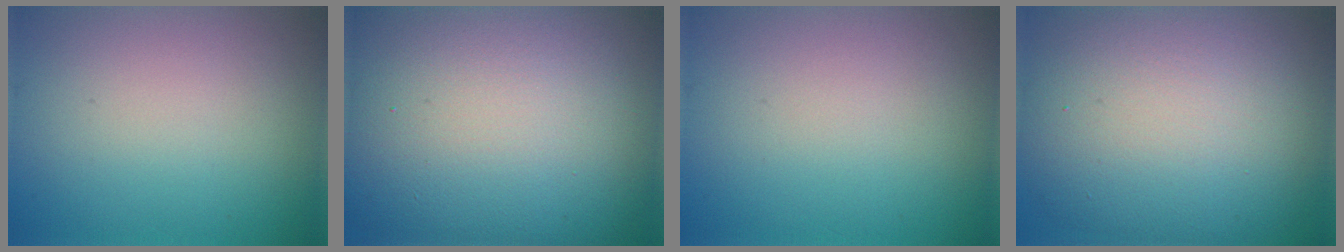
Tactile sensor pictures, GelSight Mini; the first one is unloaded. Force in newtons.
{"total": 21.1, "press": 21.1, "slide": 1.1}
{"total": 0.0}
{"total": 14.7, "press": 14.6, "slide": 0.7}